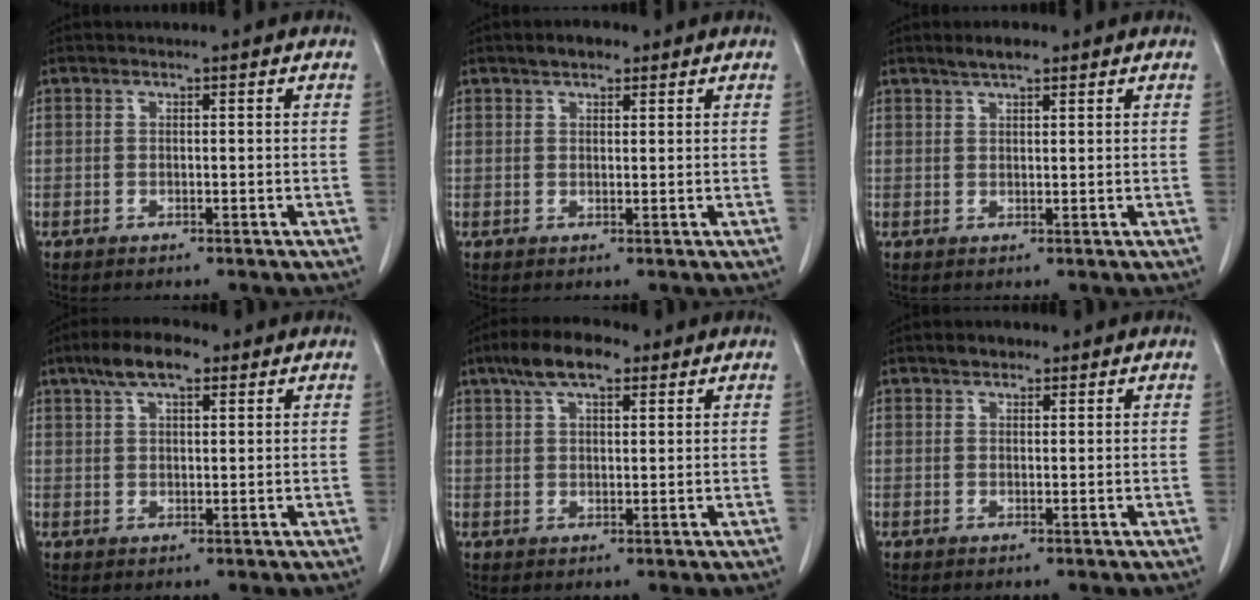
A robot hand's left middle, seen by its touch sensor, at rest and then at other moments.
{"total": 2.8, "force": [2.0, 1.3, 1.5], "torque": [-0.027, 0.009, 0.030]}
{"total": 2.9, "force": [2.2, 0.7, 1.7], "torque": [-0.036, 0.008, 0.039]}
{"total": 6.7, "force": [4.2, 2.3, 4.7], "torque": [-0.091, 0.018, 0.073]}
{"total": 7.5, "force": [4.8, 2.7, 5.1], "torque": [-0.097, 0.020, 0.083]}
{"total": 2.0, "force": [1.5, 1.1, 0.8], "torque": [-0.016, 0.007, 0.022]}